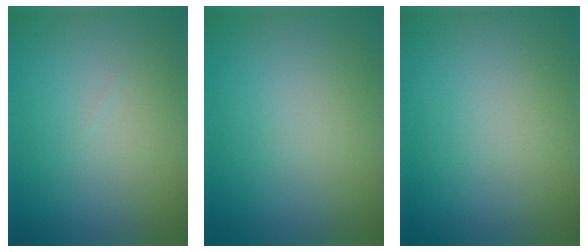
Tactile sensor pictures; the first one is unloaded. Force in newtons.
{"total": 0.0}
{"total": 0.0}